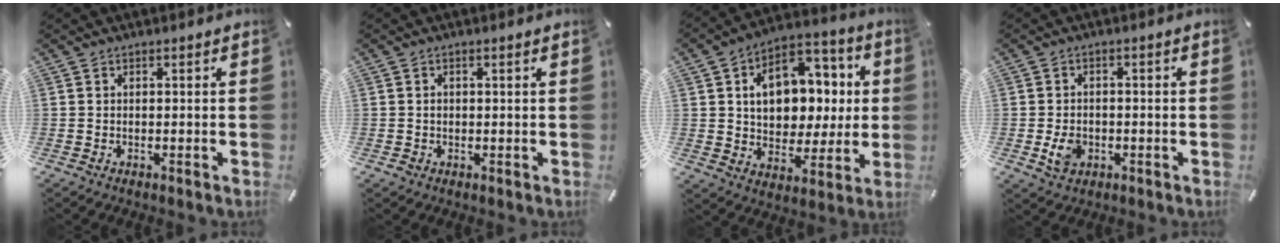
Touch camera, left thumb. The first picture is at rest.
{"total": 0.9, "force": [0.1, 0.7, 0.5], "torque": [-0.011, 0.005, 0.001]}
{"total": 14.4, "force": [2.1, 11.4, 8.5], "torque": [-0.128, -0.009, 0.045]}
{"total": 4.7, "force": [-1.2, 3.5, 2.9], "torque": [-0.059, -0.002, -0.026]}